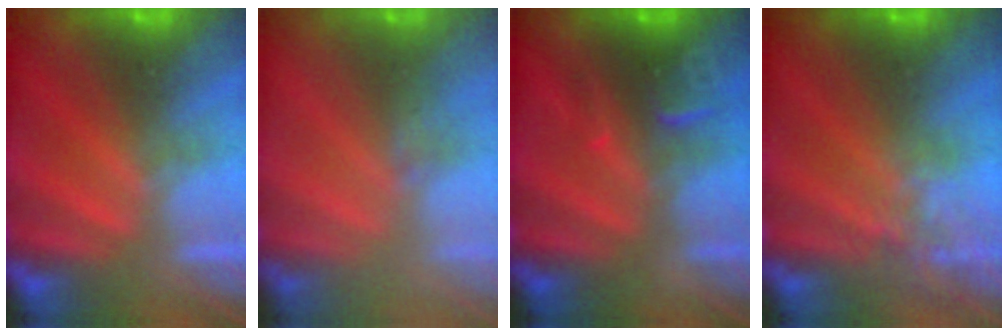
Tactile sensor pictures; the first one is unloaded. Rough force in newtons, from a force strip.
{"total": 2.5}
{"total": 3.6}
{"total": 3.9}